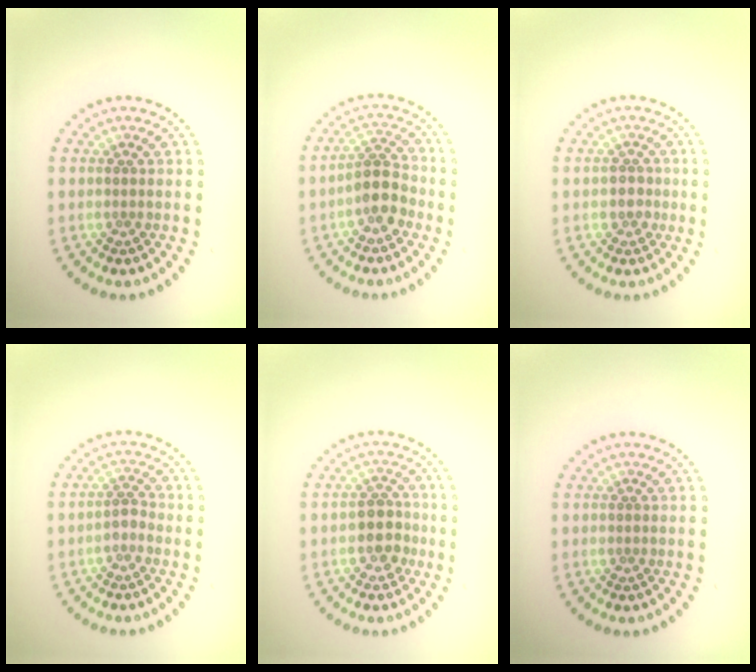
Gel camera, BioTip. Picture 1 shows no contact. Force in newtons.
{"total": 3.7, "press": 3.4, "slide": 1.4}
{"total": 1.5, "press": 1.4, "slide": 0.5}
{"total": 1.3, "press": 1.0, "slide": 0.8}
{"total": 2.5, "press": 2.3, "slide": 1.0}
{"total": 0.0}